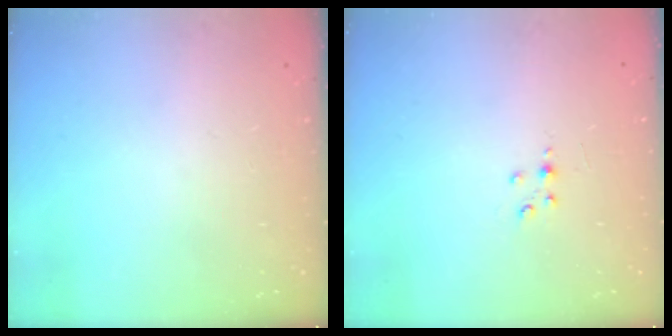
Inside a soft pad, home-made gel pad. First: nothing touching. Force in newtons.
{"total": 2.7, "press": 2.7, "slide": 0.4}